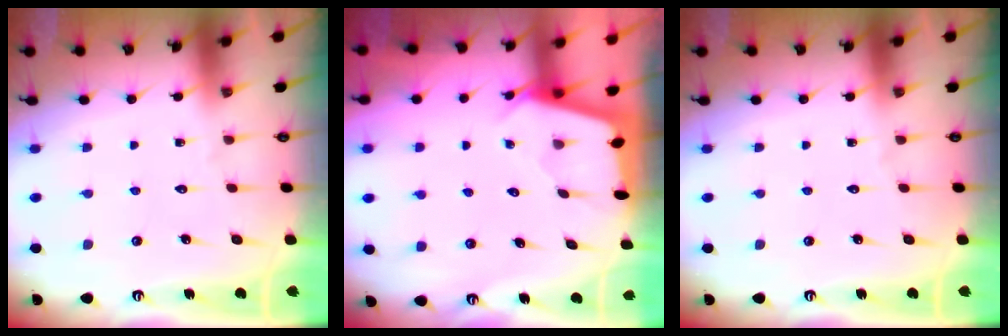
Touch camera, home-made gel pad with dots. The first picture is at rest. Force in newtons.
{"total": 2.4, "press": 2.4, "slide": 0.3}
{"total": 0.0}